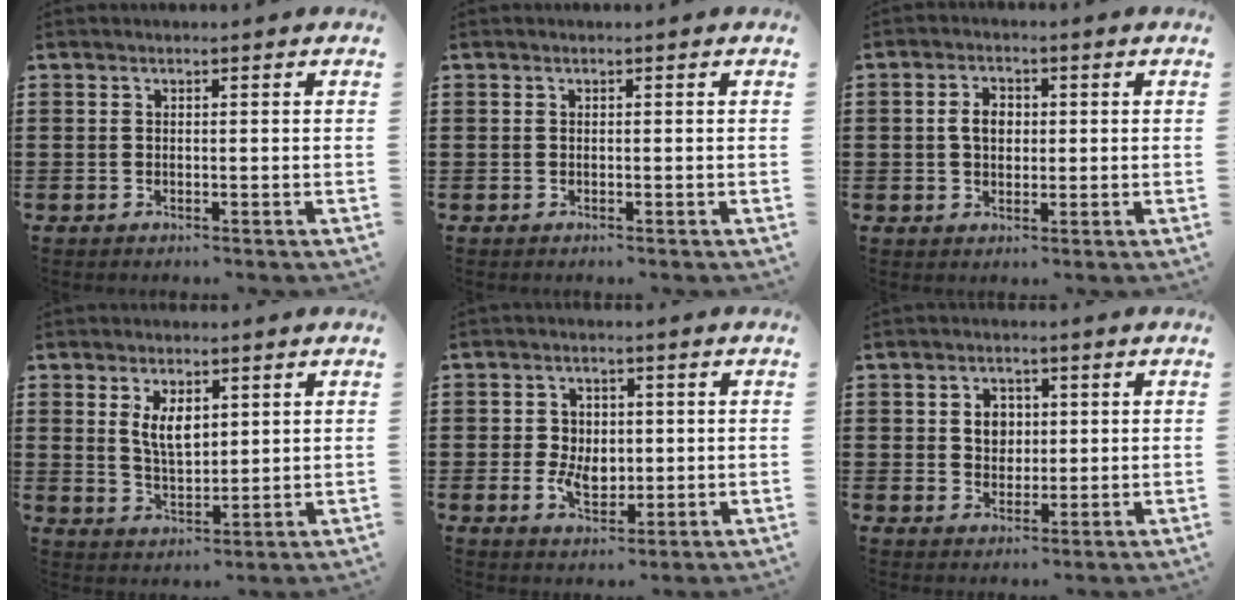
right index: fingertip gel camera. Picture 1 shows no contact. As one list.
[{"total": 0.0}, {"total": 3.4, "force": [0.2, 2.2, 2.5], "torque": [-0.054, 0.010, 0.001]}, {"total": 5.0, "force": [1.9, 2.4, 4.0], "torque": [-0.076, 0.003, 0.032]}, {"total": 4.9, "force": [-0.5, 3.6, 3.3], "torque": [-0.069, 0.012, -0.009]}, {"total": 3.4, "force": [0.7, 2.9, 1.6], "torque": [-0.043, 0.012, 0.010]}]